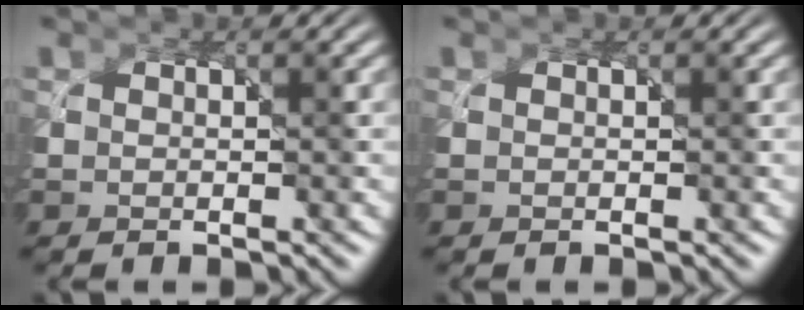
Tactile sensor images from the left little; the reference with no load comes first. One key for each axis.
{"total": 0.0}